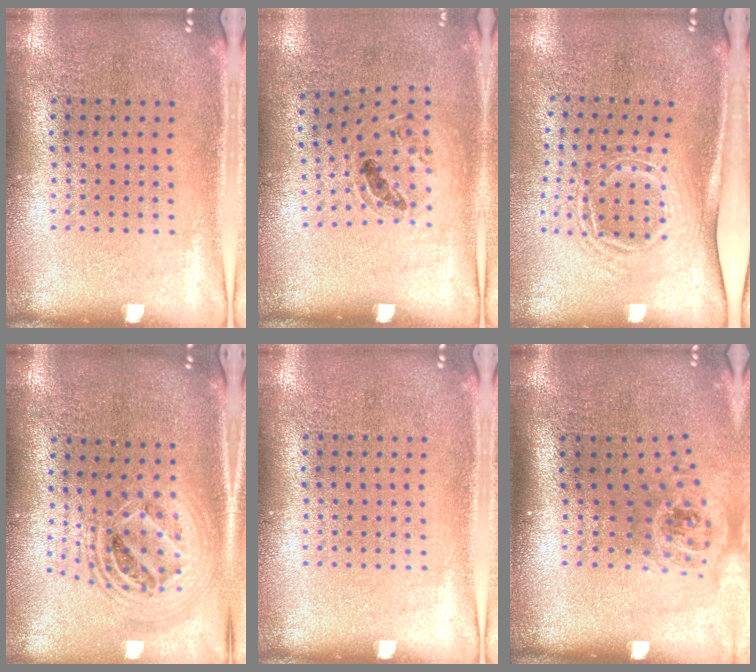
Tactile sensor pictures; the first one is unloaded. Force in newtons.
{"total": 1.0, "press": 0.9, "slide": 0.4}
{"total": 1.7, "press": 1.2, "slide": 1.2}
{"total": 2.3, "press": 1.7, "slide": 1.5}
{"total": 0.0}
{"total": 1.3, "press": 1.0, "slide": 0.8}